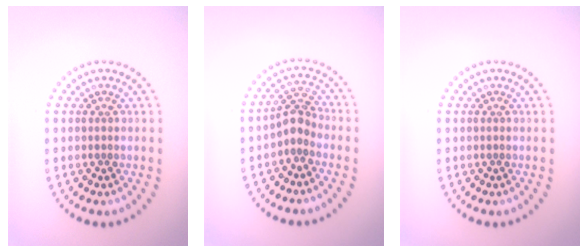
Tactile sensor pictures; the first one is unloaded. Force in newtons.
{"total": 2.3, "press": 1.7, "slide": 1.5}
{"total": 0.0}